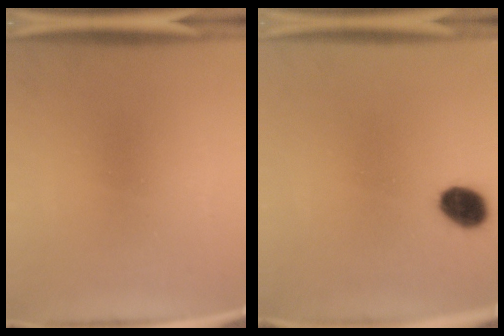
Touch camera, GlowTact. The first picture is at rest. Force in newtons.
{"total": 6.5}